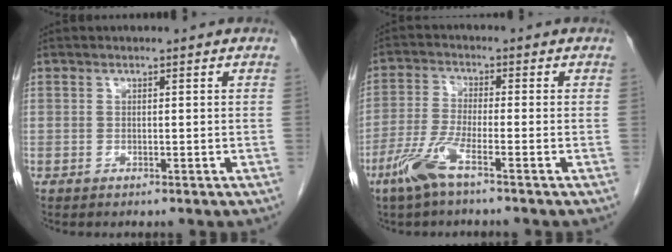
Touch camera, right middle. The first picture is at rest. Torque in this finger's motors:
{"motor_torque": [0.19, -0.09, 0.14, 0.05]}